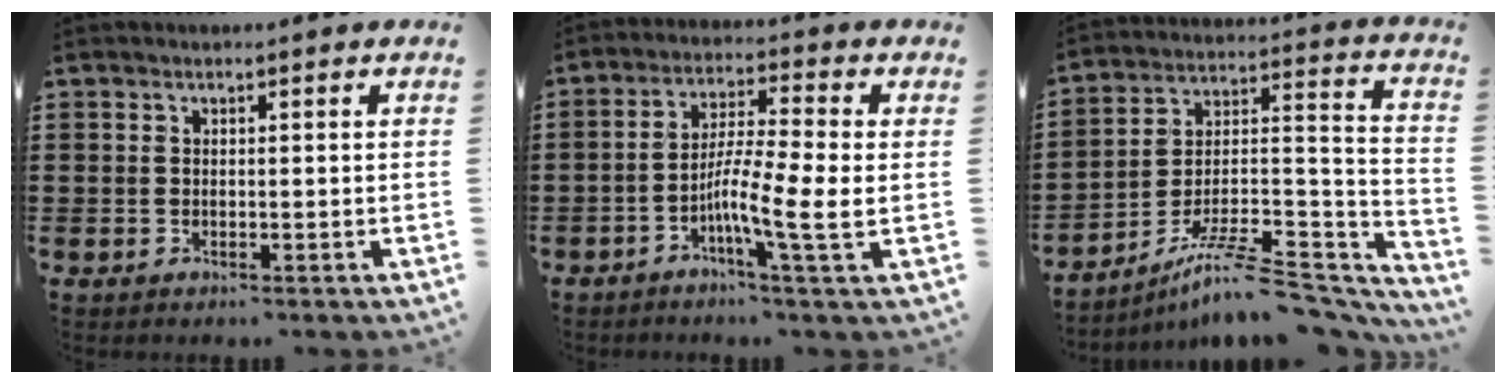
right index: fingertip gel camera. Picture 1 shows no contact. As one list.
[{"total": 7.2, "force": [-1.3, 2.3, 6.7], "torque": [-0.111, 0.002, -0.025]}, {"total": 10.5, "force": [-7.8, 2.1, 6.6], "torque": [-0.106, 0.014, -0.148]}]